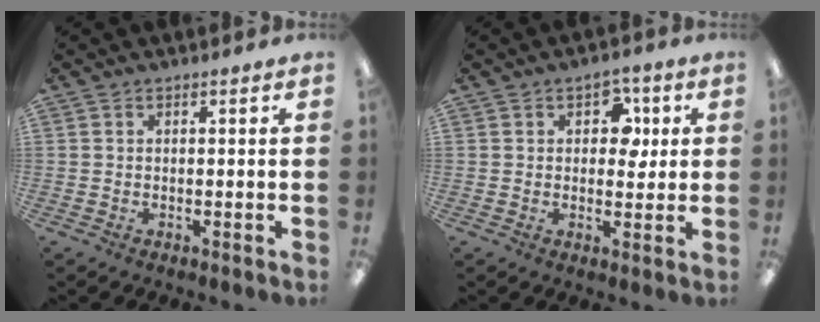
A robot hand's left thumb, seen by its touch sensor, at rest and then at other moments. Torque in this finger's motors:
{"motor_torque": [-0.46, 0.18, 0.12, 0.35, -0.04]}